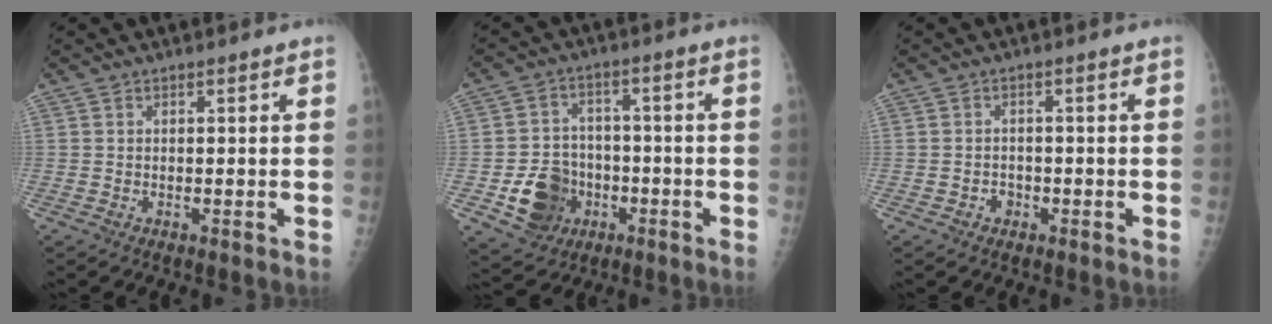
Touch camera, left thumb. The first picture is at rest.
{"total": 11.0, "force": [-3.8, 9.2, 4.6], "torque": [-0.045, 0.020, -0.056]}
{"total": 1.9, "force": [-1.0, 1.6, 0.3], "torque": [0.006, 0.010, -0.017]}